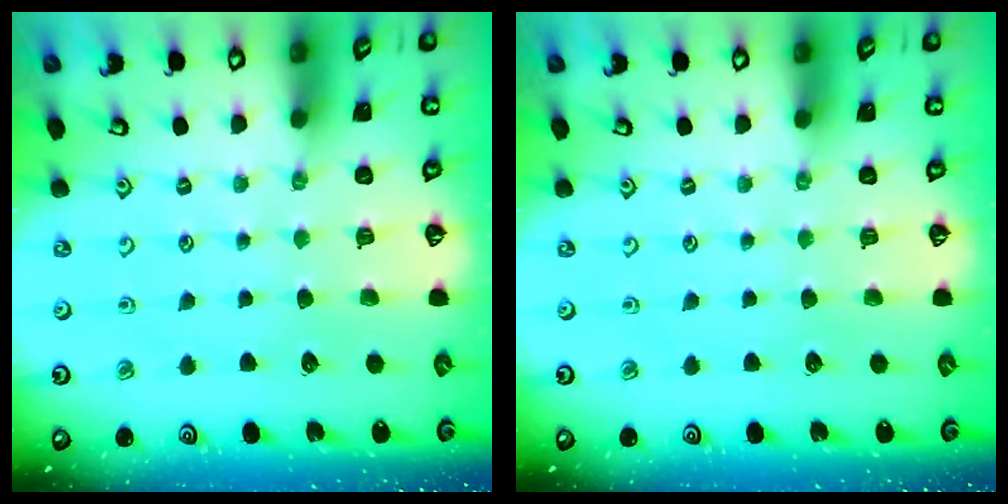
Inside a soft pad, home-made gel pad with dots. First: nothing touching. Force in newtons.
{"total": 0.0}